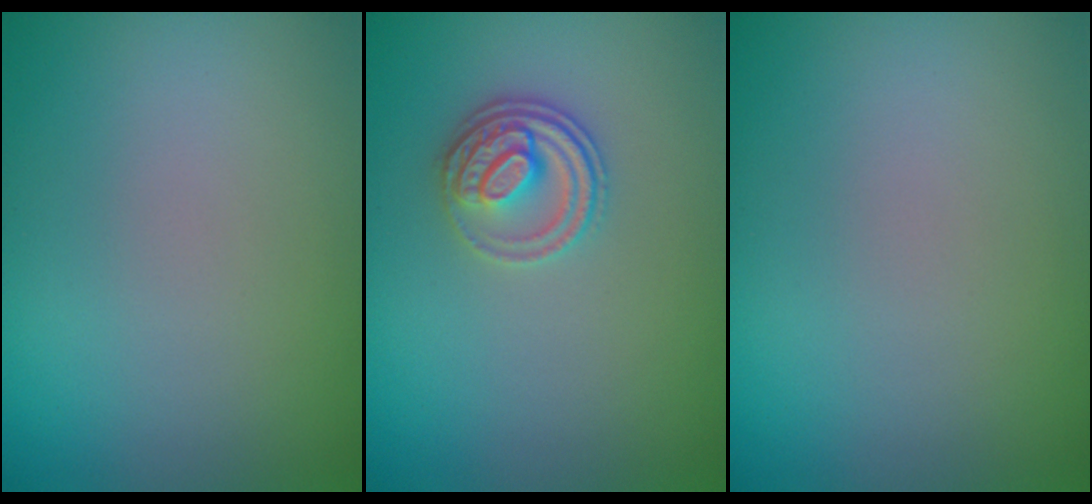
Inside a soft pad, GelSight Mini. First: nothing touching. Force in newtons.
{"total": 2.7, "press": 2.5, "slide": 1.0}
{"total": 0.0}